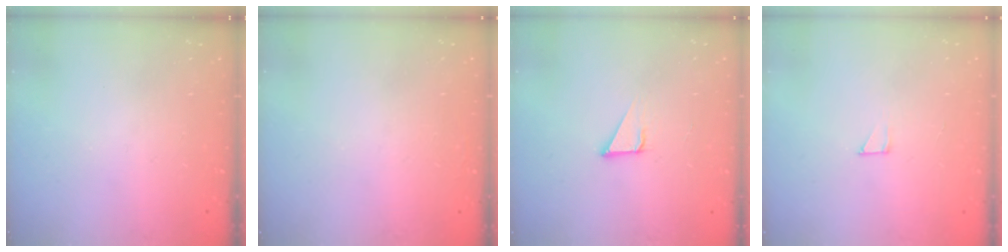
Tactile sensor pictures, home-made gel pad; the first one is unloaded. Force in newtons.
{"total": 1.6, "press": 1.6, "slide": 0.0}
{"total": 3.2, "press": 3.2, "slide": 0.2}
{"total": 1.9, "press": 1.9, "slide": 0.1}